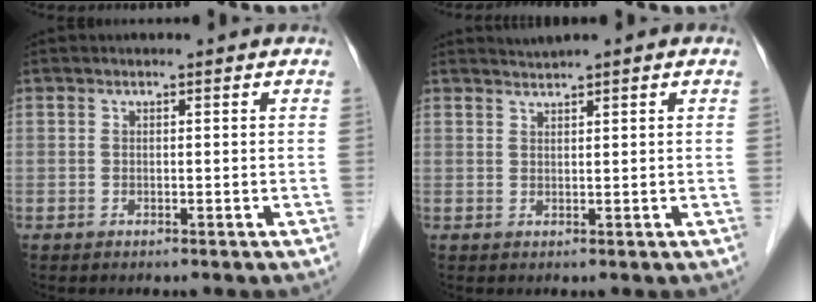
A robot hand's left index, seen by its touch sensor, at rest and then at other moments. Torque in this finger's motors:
{"motor_torque": [0.32, -0.37, 0.04, 0.04]}